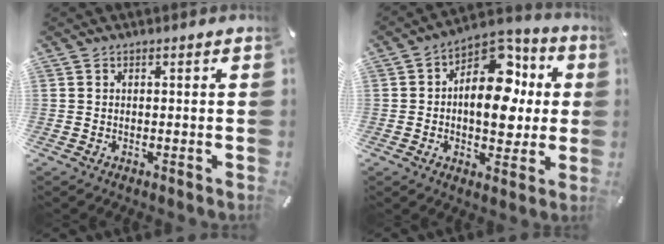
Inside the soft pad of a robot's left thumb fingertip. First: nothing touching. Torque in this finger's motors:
{"motor_torque": [1.64, 1.63, 0.94, -0.23, 0.36]}